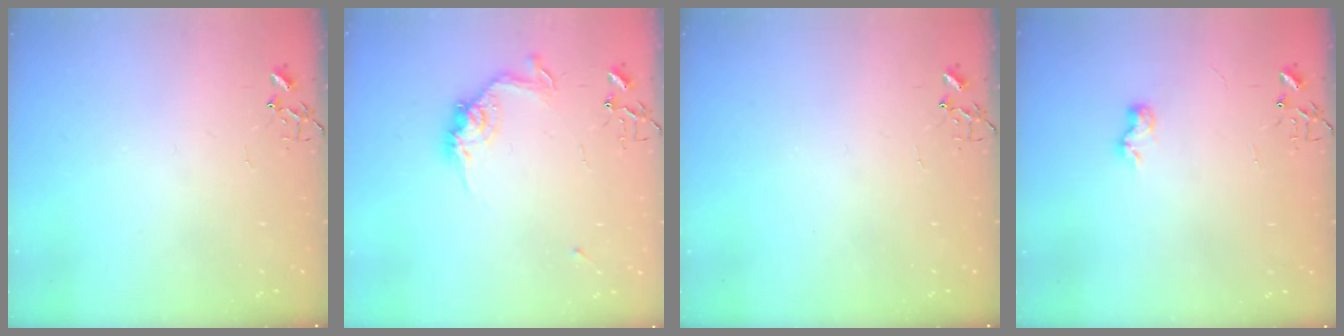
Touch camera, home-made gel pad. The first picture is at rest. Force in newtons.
{"total": 10.9, "press": 10.9, "slide": 0.5}
{"total": 0.0}
{"total": 6.4, "press": 6.4, "slide": 0.3}